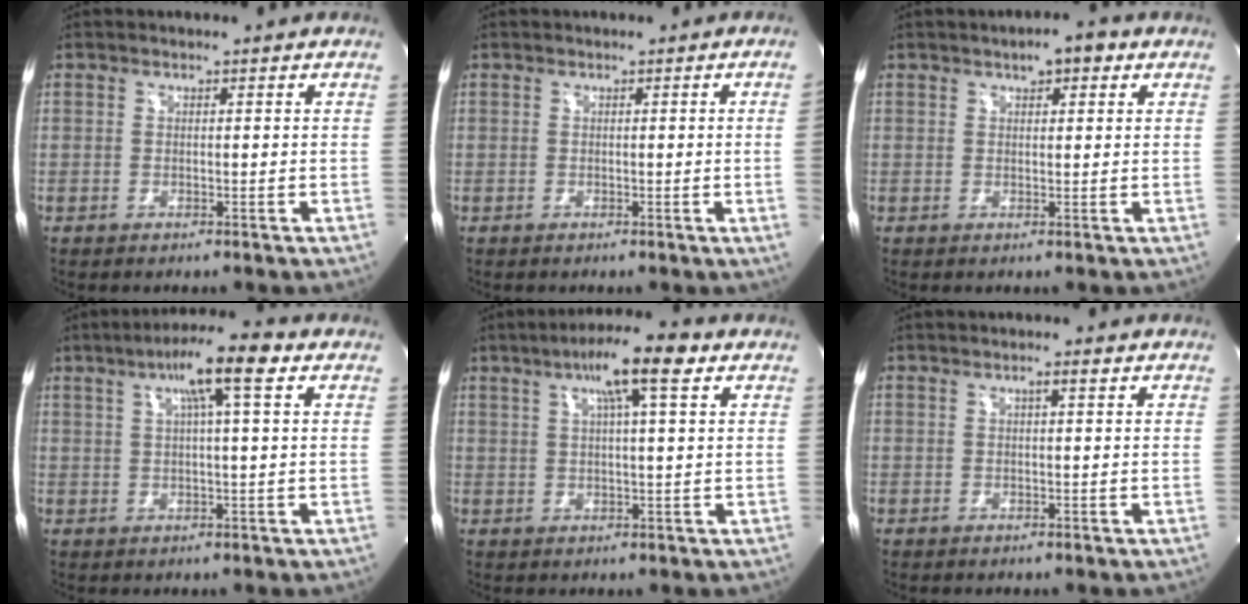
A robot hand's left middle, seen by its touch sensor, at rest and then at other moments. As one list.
[{"total": 2.1, "force": [-0.1, -1.0, 1.8], "torque": [-0.022, -0.002, 0.000]}, {"total": 3.6, "force": [2.0, 1.3, 2.7], "torque": [-0.042, 0.014, 0.027]}, {"total": 9.0, "force": [3.9, 0.3, 8.1], "torque": [-0.139, 0.022, 0.057]}, {"total": 9.3, "force": [4.5, 0.6, 8.1], "torque": [-0.139, 0.020, 0.066]}, {"total": 1.1, "force": [0.5, -0.1, 1.0], "torque": [-0.018, 0.003, 0.008]}]